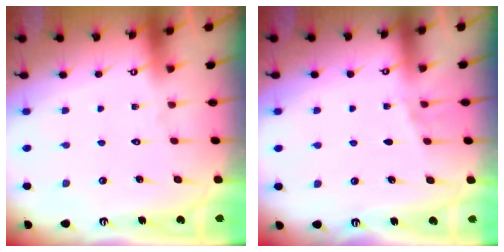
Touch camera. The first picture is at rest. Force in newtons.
{"total": 4.0, "press": 3.3, "slide": 2.3}